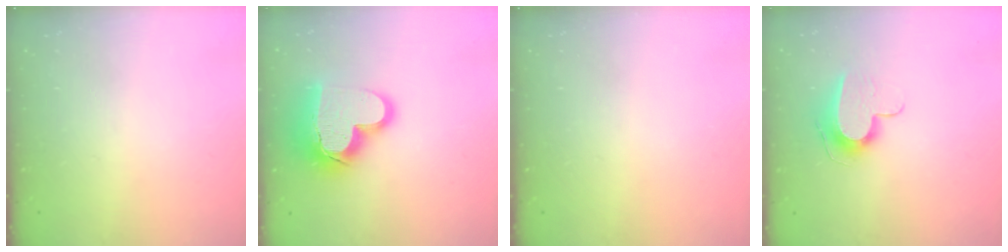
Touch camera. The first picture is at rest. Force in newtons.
{"total": 19.2, "press": 19.0, "slide": 2.4}
{"total": 0.0}
{"total": 9.3, "press": 9.3, "slide": 0.3}